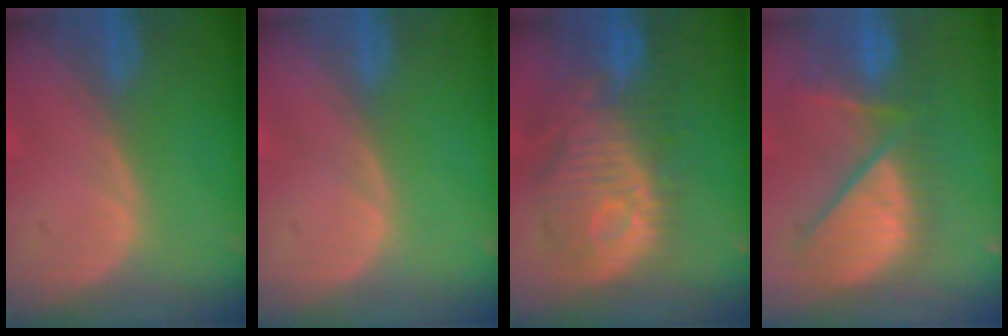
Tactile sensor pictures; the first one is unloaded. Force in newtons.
{"total": 0.0}
{"total": 11.6, "press": 10.7, "slide": 4.4}
{"total": 10.3, "press": 9.6, "slide": 3.7}